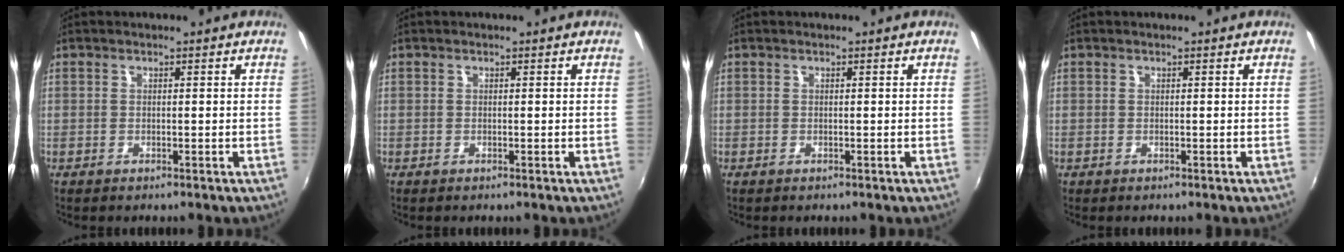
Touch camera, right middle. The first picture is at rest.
{"total": 0.0}
{"total": 0.0}
{"total": 0.0}